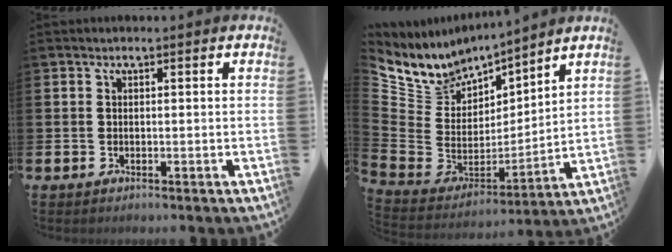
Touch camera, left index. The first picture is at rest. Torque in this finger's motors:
{"motor_torque": [1.18, -0.95, 0.05, 0.06]}